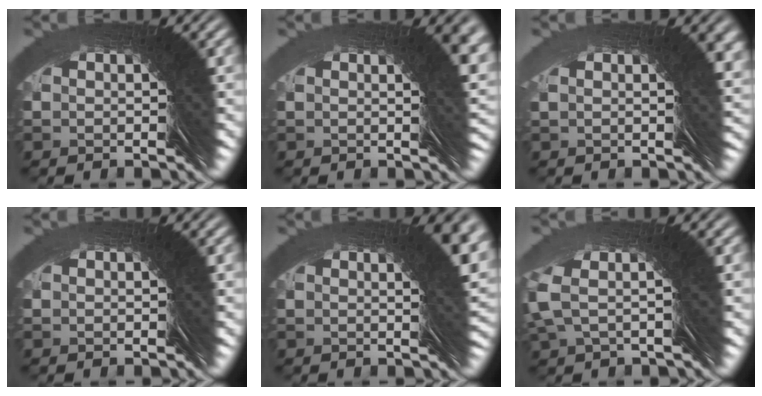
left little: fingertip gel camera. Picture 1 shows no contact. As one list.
[{"total": 2.7, "force": [0.1, -2.6, -0.9], "torque": [0.032, 0.021, -0.001]}, {"total": 3.5, "force": [0.5, -3.0, -1.8], "torque": [0.037, 0.023, 0.003]}, {"total": 0.0}, {"total": 2.5, "force": [0.1, -2.4, -0.6], "torque": [0.024, 0.025, -0.002]}, {"total": 3.0, "force": [2.6, -1.1, 0.9], "torque": [-0.015, 0.035, 0.029]}]